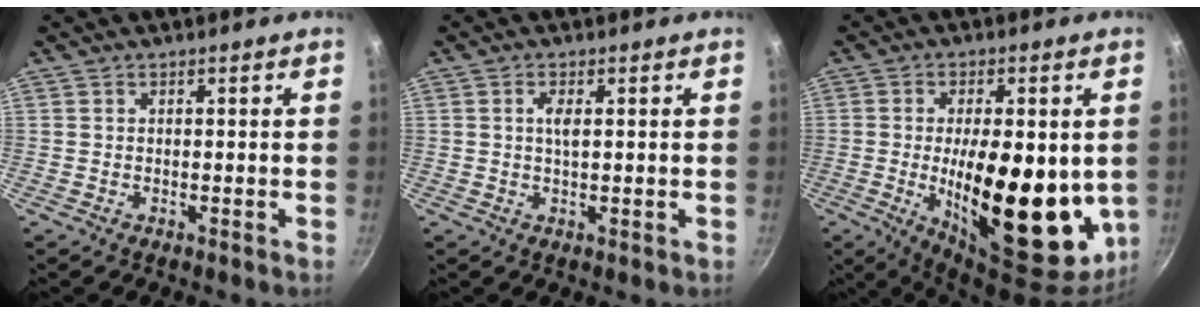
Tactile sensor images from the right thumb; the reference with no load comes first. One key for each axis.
{"total": 2.3, "fx": 0.5, "fy": 0.8, "fz": 2.2, "tx": -0.043, "ty": 0.001, "tz": 0.010}
{"total": 22.3, "fx": -1.8, "fy": 9.3, "fz": 20.2, "tx": -0.290, "ty": -0.020, "tz": -0.019}